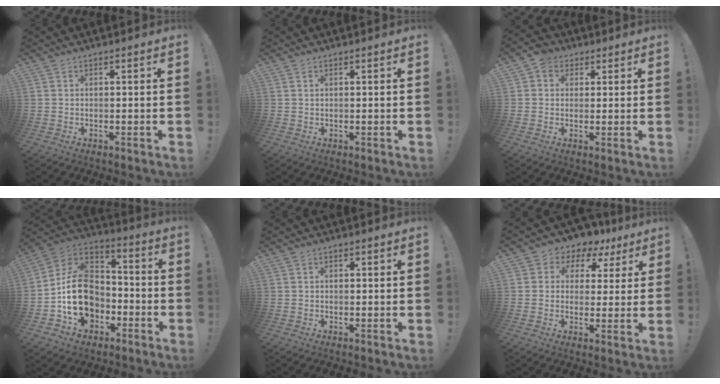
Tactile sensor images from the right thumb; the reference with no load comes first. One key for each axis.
{"total": 0.7, "fx": 0.5, "fy": 0.2, "fz": 0.5, "tx": -0.017, "ty": 0.003, "tz": 0.010}
{"total": 4.5, "fx": 1.3, "fy": 4.0, "fz": 1.6, "tx": -0.029, "ty": 0.002, "tz": 0.026}
{"total": 19.1, "fx": -4.7, "fy": 14.8, "fz": 11.1, "tx": -0.178, "ty": 0.029, "tz": -0.067}
{"total": 0.6, "fx": -0.1, "fy": 0.5, "fz": 0.3, "tx": -0.005, "ty": 0.001, "tz": -0.004}
{"total": 6.3, "fx": 2.1, "fy": 5.5, "fz": 2.2, "tx": -0.033, "ty": -0.016, "tz": 0.042}